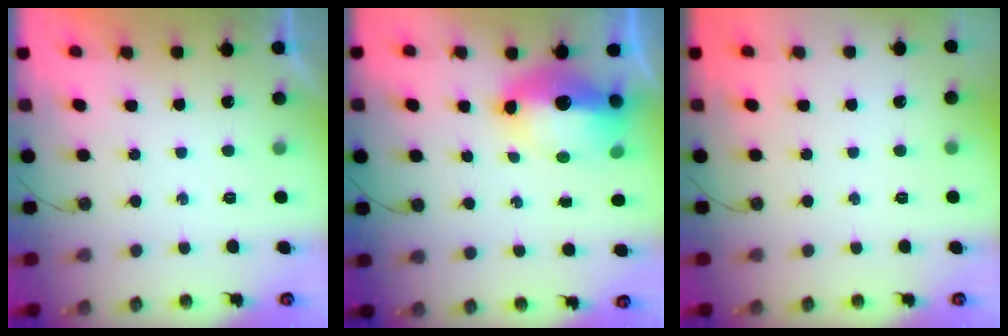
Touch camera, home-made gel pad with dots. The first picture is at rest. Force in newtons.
{"total": 14.5, "press": 13.9, "slide": 4.0}
{"total": 0.0}